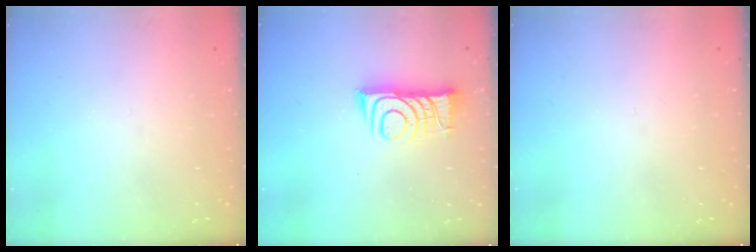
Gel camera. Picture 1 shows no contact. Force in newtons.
{"total": 11.6, "press": 11.5, "slide": 0.9}
{"total": 0.0}